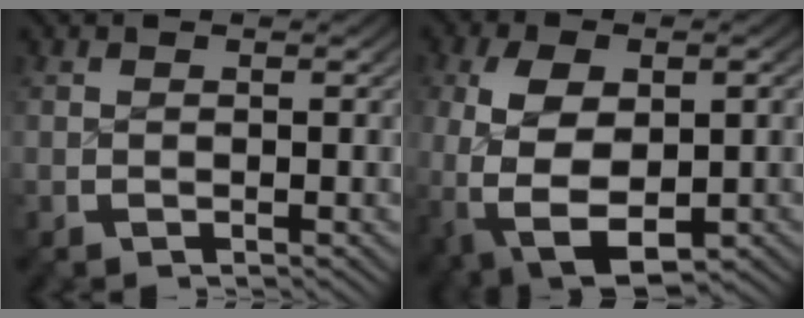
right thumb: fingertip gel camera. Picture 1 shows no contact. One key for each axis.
{"total": 11.5, "fx": -2.9, "fy": 7.8, "fz": 7.9, "tx": -0.208, "ty": -0.066, "tz": -0.011}